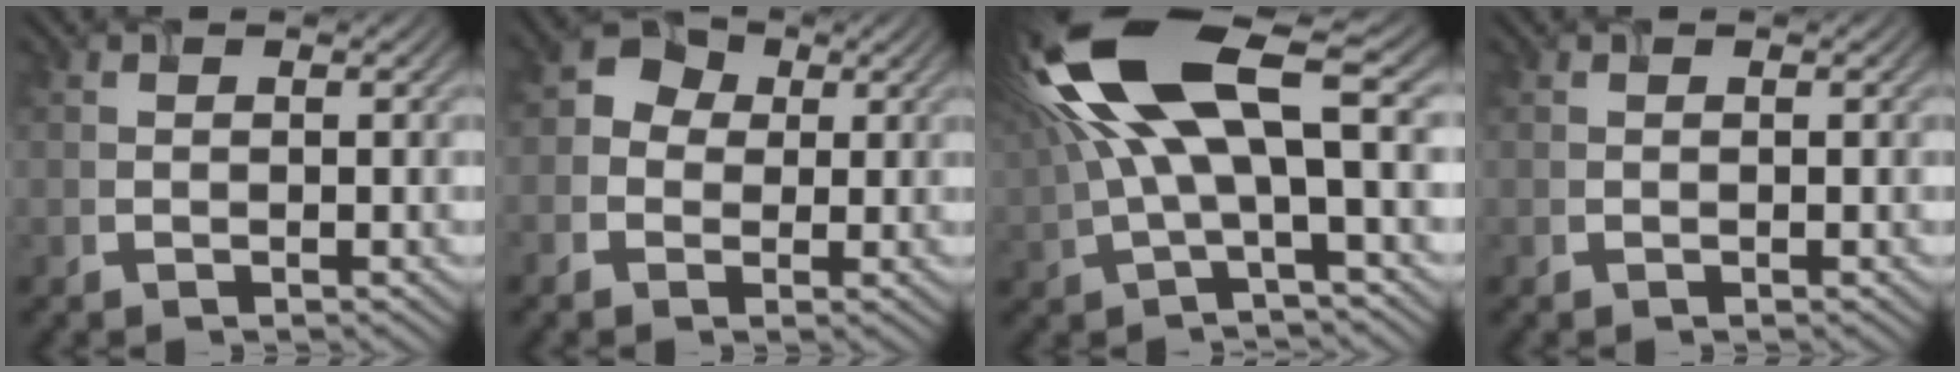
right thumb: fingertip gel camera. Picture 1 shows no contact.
{"total": 3.2, "force": [-0.3, 3.1, 0.9], "torque": [-0.018, 0.004, -0.014]}
{"total": 15.6, "force": [3.7, 5.2, 14.3], "torque": [-0.316, 0.007, 0.076]}
{"total": 0.0}